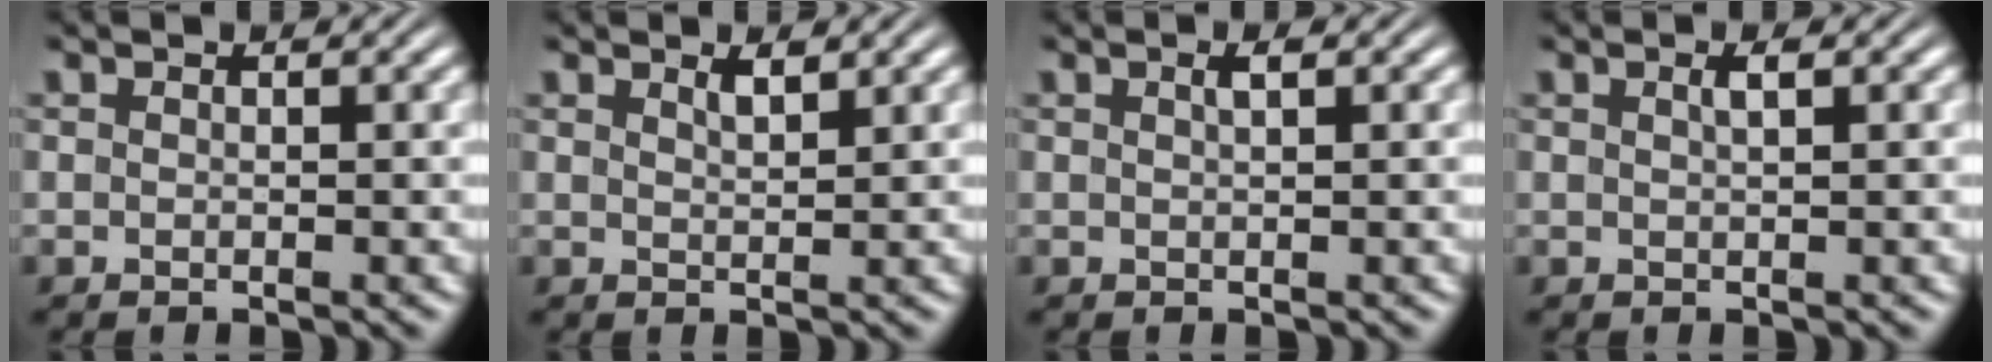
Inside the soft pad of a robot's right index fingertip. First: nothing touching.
{"total": 1.1, "force": [0.8, -0.3, 0.6], "torque": [-0.006, -0.008, 0.019]}
{"total": 0.9, "force": [0.2, -0.1, 0.9], "torque": [-0.011, 0.001, 0.006]}
{"total": 1.0, "force": [0.2, -0.2, 1.0], "torque": [-0.012, 0.002, 0.006]}